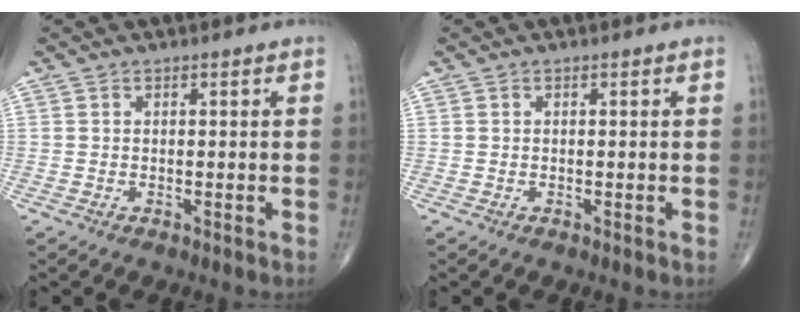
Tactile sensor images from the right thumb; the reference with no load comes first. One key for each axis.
{"total": 0.0}